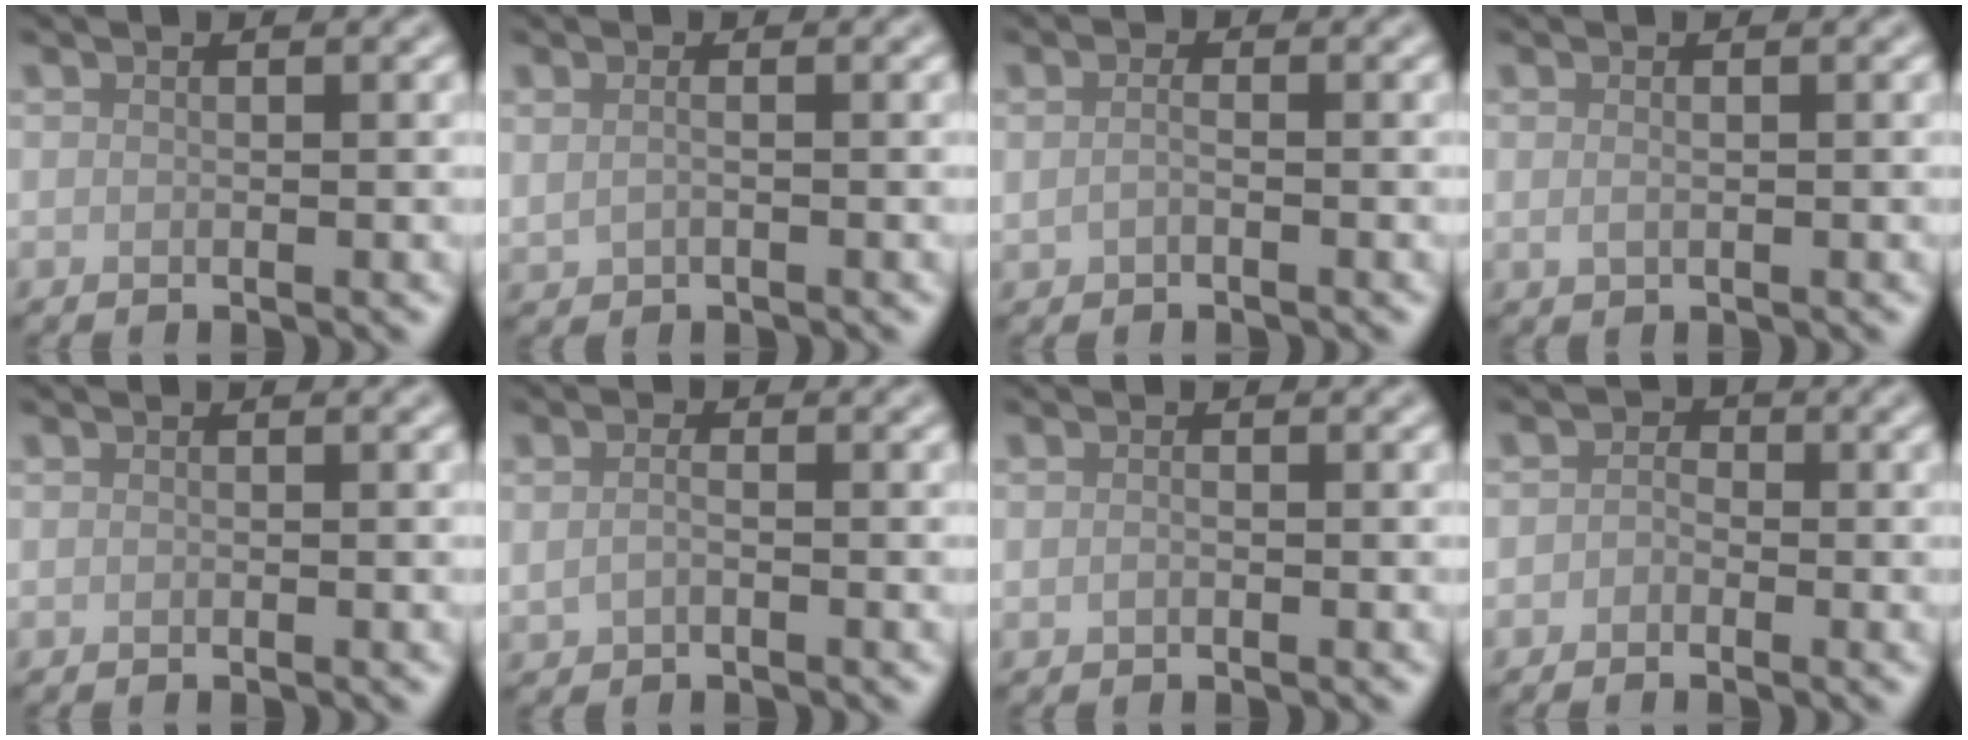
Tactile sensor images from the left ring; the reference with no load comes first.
{"total": 1.0, "force": [0.1, 0.6, 0.8], "torque": [-0.021, -0.003, 0.006]}
{"total": 1.1, "force": [-0.3, 0.8, 0.7], "torque": [-0.018, 0.000, -0.009]}
{"total": 0.7, "force": [0.1, 0.3, 0.6], "torque": [-0.014, -0.001, 0.002]}
{"total": 0.0}
{"total": 1.4, "force": [-0.2, 1.0, 0.9], "torque": [-0.024, -0.001, -0.006]}
{"total": 0.6, "force": [-0.1, 0.4, 0.4], "torque": [-0.007, -0.002, -0.002]}
{"total": 1.3, "force": [-0.4, 1.2, 0.3], "torque": [0.012, -0.001, -0.018]}